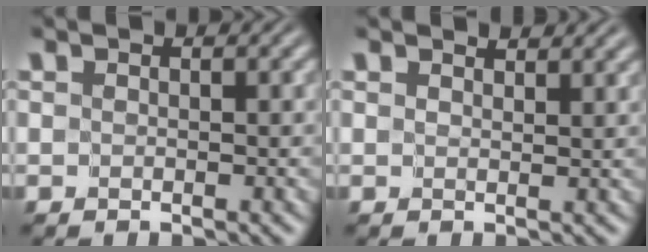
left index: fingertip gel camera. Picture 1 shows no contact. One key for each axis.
{"total": 1.6, "fx": 1.5, "fy": 0.2, "fz": 0.4, "tx": -0.007, "ty": 0.000, "tz": 0.019}